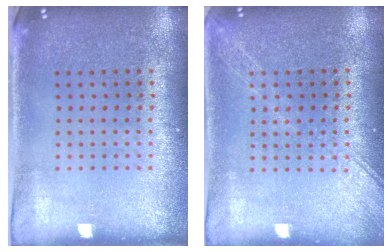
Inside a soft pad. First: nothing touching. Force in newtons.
{"total": 2.6, "press": 2.6, "slide": 0.3}